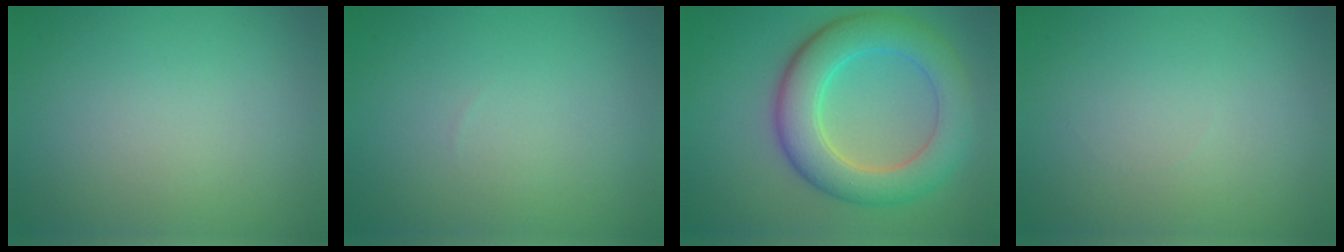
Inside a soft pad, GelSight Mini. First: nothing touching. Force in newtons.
{"total": 0.0}
{"total": 7.3, "press": 7.3, "slide": 0.1}
{"total": 0.0}